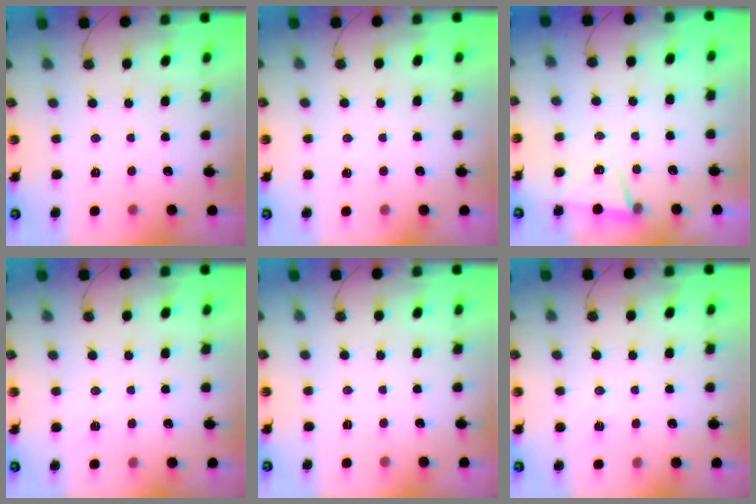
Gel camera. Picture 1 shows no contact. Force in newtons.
{"total": 3.6, "press": 3.2, "slide": 1.6}
{"total": 6.0, "press": 4.0, "slide": 4.5}
{"total": 3.7, "press": 3.5, "slide": 1.2}
{"total": 0.0}
{"total": 7.3, "press": 5.7, "slide": 4.5}